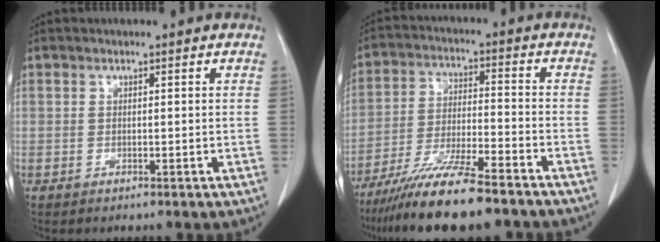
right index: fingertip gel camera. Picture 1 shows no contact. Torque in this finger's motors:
{"motor_torque": [1.08, -1.06, 0.75, 0.21]}